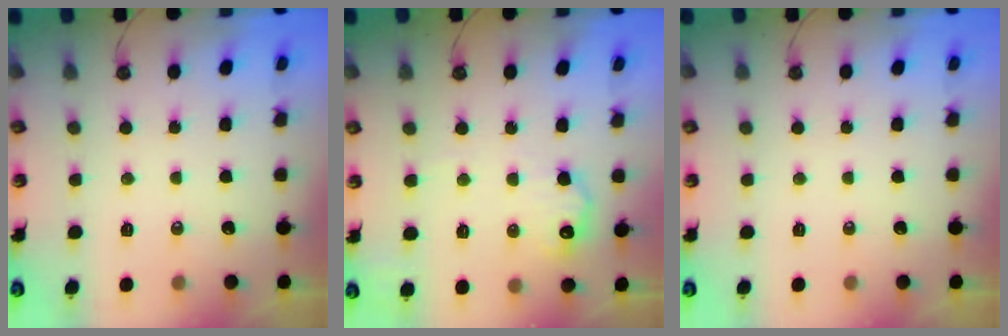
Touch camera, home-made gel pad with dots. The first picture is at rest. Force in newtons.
{"total": 10.3, "press": 10.3, "slide": 0.4}
{"total": 0.0}